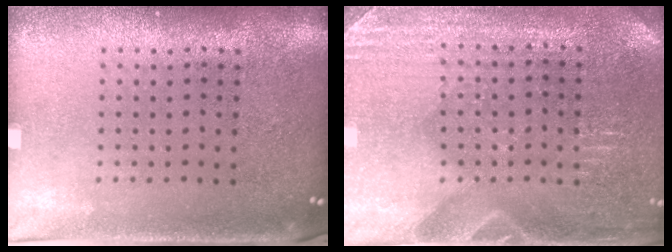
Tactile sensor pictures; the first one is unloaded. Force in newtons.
{"total": 3.0, "press": 2.9, "slide": 0.2}